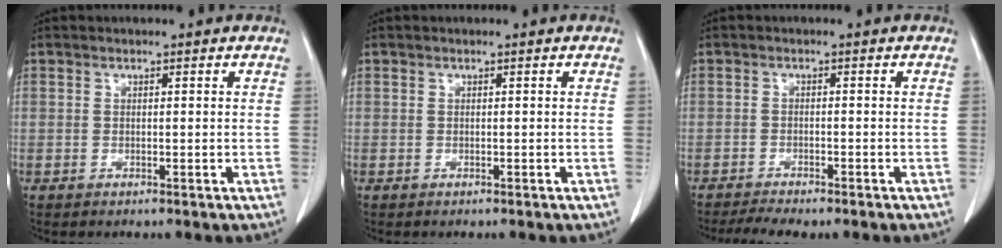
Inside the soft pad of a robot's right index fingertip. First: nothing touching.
{"total": 0.0}
{"total": 4.1, "force": [-3.5, 0.5, 2.2], "torque": [-0.037, -0.003, -0.052]}